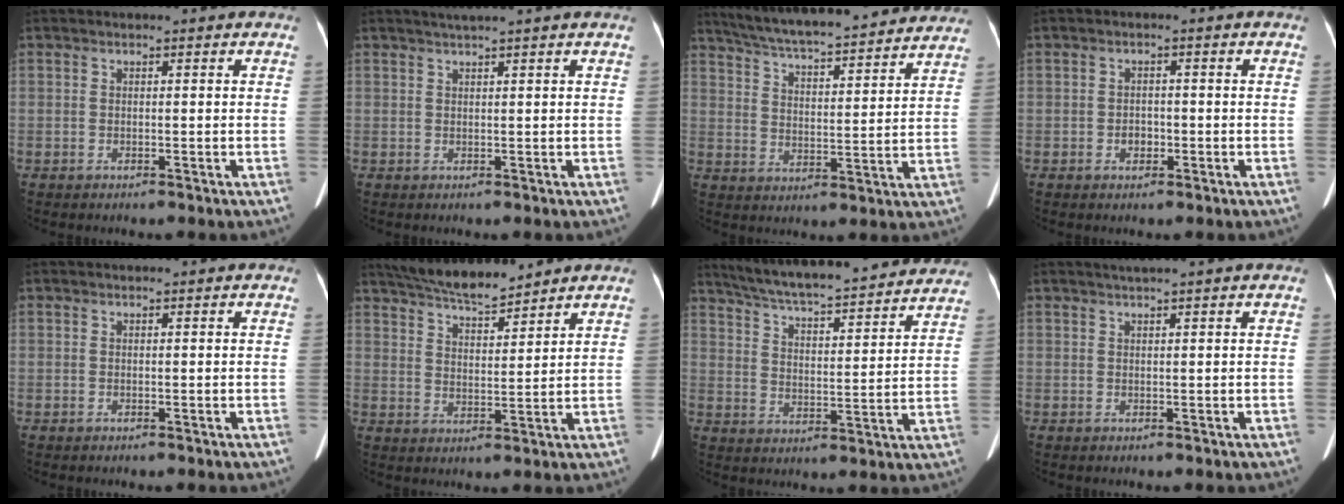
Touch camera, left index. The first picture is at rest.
{"total": 2.5, "force": [2.0, -0.7, 1.3], "torque": [-0.016, 0.013, 0.038]}
{"total": 25.2, "force": [22.9, 3.0, 10.3], "torque": [-0.167, -0.003, 0.310]}
{"total": 1.8, "force": [-0.8, 1.3, 1.0], "torque": [-0.014, 0.005, -0.009]}
{"total": 0.0}
{"total": 8.8, "force": [8.1, 1.0, 3.3], "torque": [-0.058, 0.011, 0.144]}
{"total": 26.6, "force": [24.2, 3.3, 10.6], "torque": [-0.172, -0.017, 0.323]}
{"total": 1.7, "force": [1.3, -0.5, 0.9], "torque": [-0.014, 0.007, 0.029]}